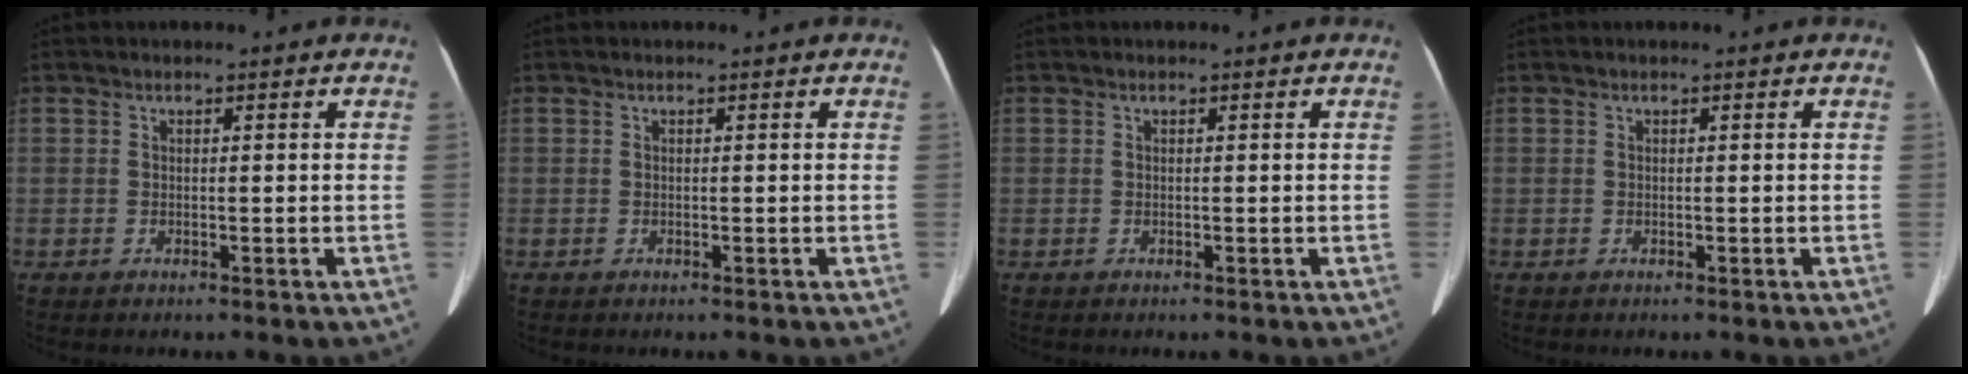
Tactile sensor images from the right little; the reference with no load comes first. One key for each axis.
{"total": 0.0}
{"total": 0.0}
{"total": 0.0}